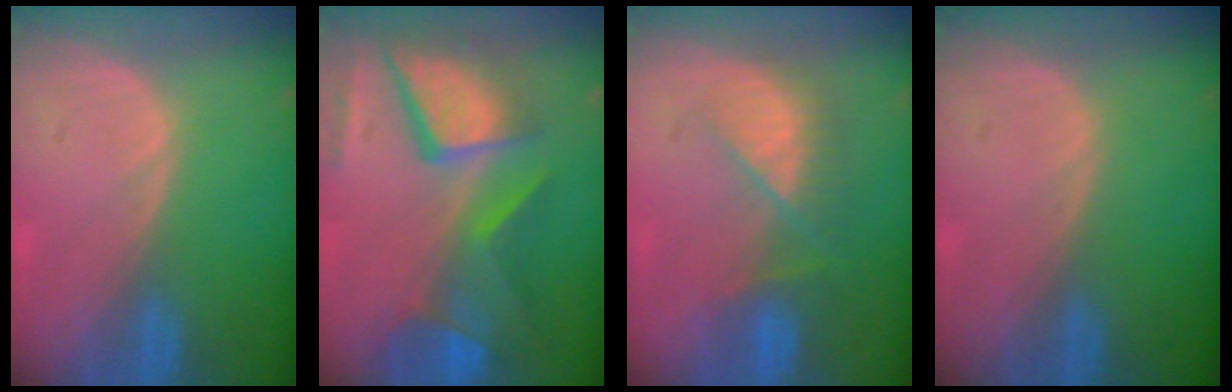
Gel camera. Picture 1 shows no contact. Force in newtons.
{"total": 12.1, "press": 9.9, "slide": 6.9}
{"total": 7.5, "press": 6.7, "slide": 3.3}
{"total": 0.0}